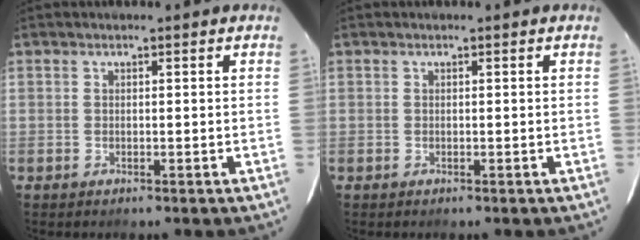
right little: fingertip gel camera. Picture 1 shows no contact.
{"total": 0.0}